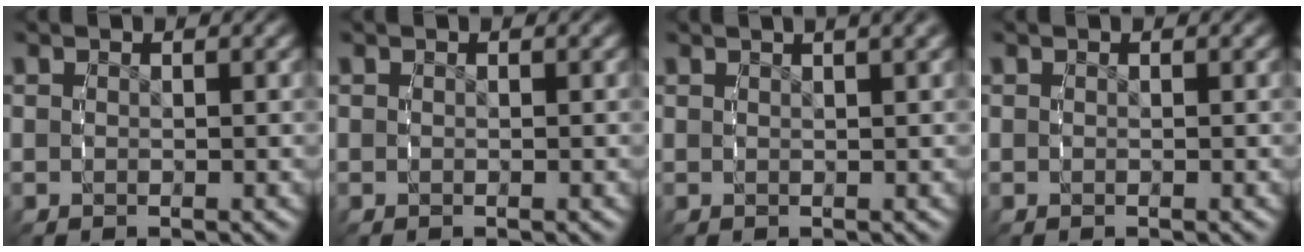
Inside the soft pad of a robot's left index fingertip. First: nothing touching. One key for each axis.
{"total": 0.6, "fx": -0.4, "fy": 0.4, "fz": 0.2, "tx": -0.005, "ty": 0.003, "tz": -0.012}
{"total": 1.8, "fx": 0.9, "fy": 0.2, "fz": 1.6, "tx": -0.017, "ty": 0.013, "tz": 0.007}
{"total": 0.0}